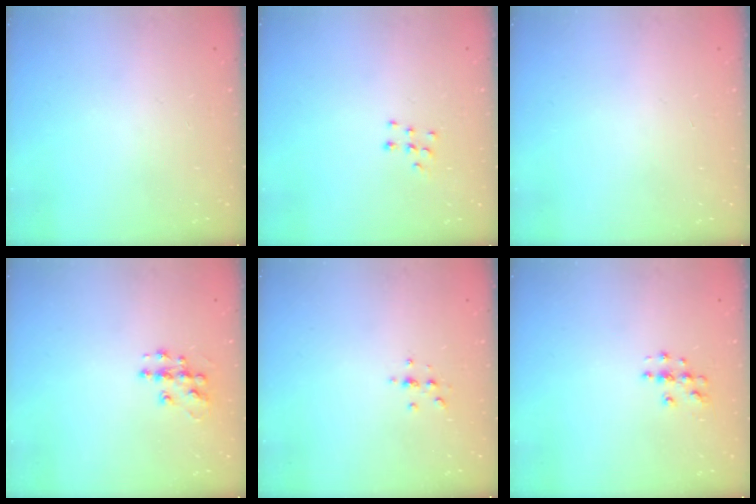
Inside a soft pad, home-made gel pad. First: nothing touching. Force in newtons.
{"total": 5.3, "press": 5.3, "slide": 0.5}
{"total": 0.0}
{"total": 8.5, "press": 8.5, "slide": 0.5}
{"total": 2.1, "press": 2.1, "slide": 0.2}
{"total": 3.8, "press": 3.8, "slide": 0.2}